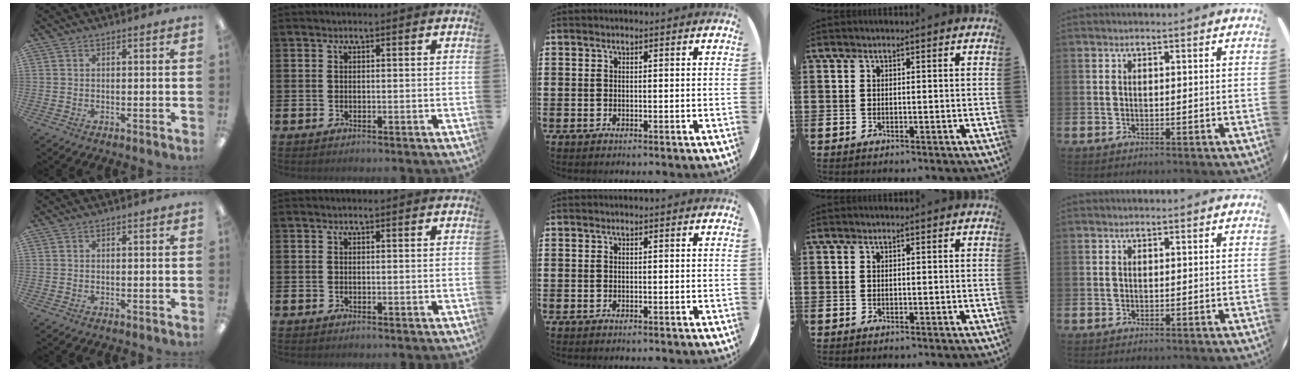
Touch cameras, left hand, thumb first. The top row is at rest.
{}